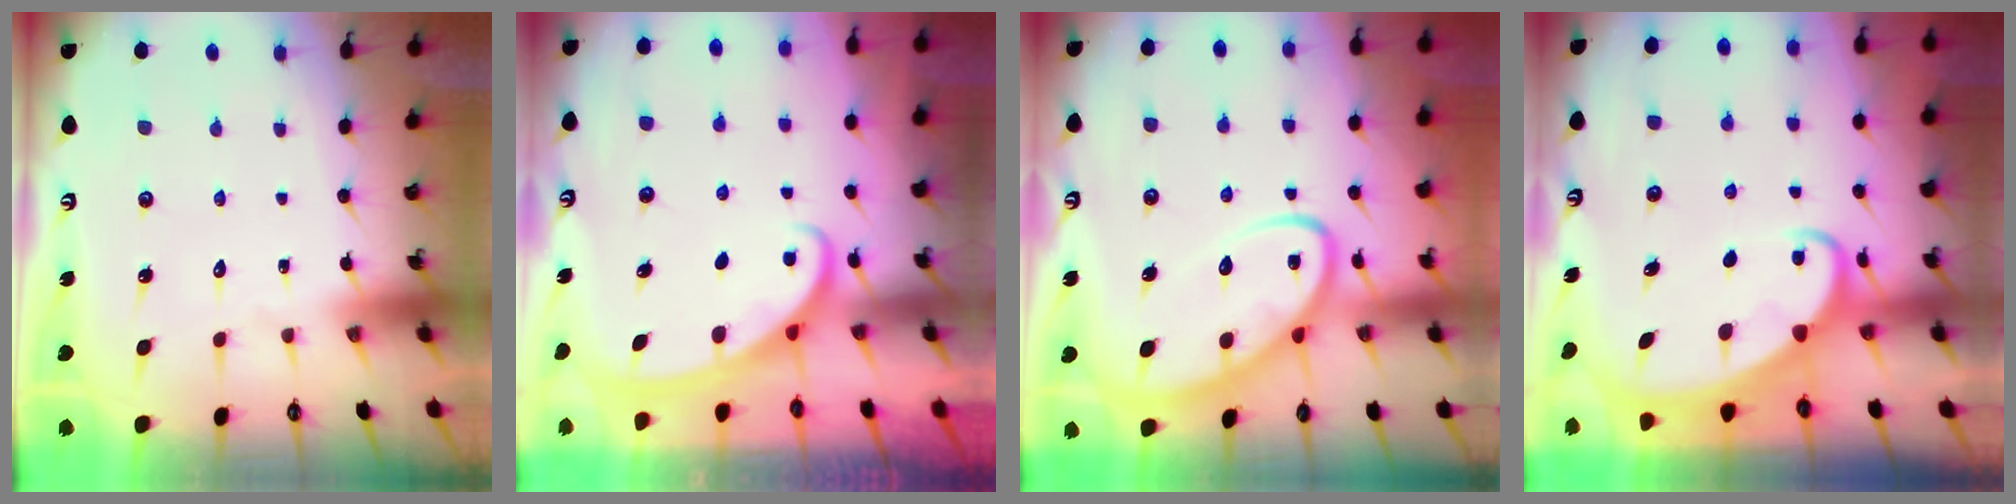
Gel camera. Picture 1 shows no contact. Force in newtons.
{"total": 2.7, "press": 2.7, "slide": 0.4}
{"total": 9.2, "press": 9.1, "slide": 1.1}
{"total": 4.9, "press": 4.8, "slide": 0.7}